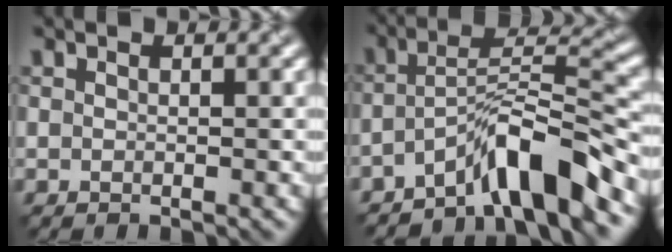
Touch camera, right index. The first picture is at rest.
{"total": 7.0, "force": [-5.4, 0.9, 4.4], "torque": [-0.068, 0.011, -0.100]}